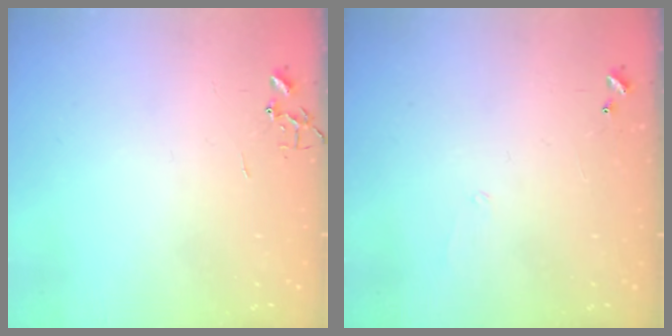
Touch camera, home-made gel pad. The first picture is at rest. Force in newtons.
{"total": 5.6, "press": 5.6, "slide": 0.4}